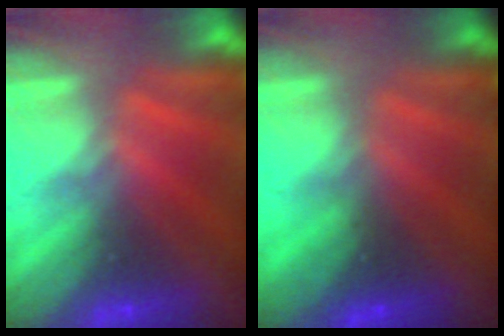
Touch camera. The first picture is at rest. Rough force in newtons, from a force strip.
{"total": 4.6}